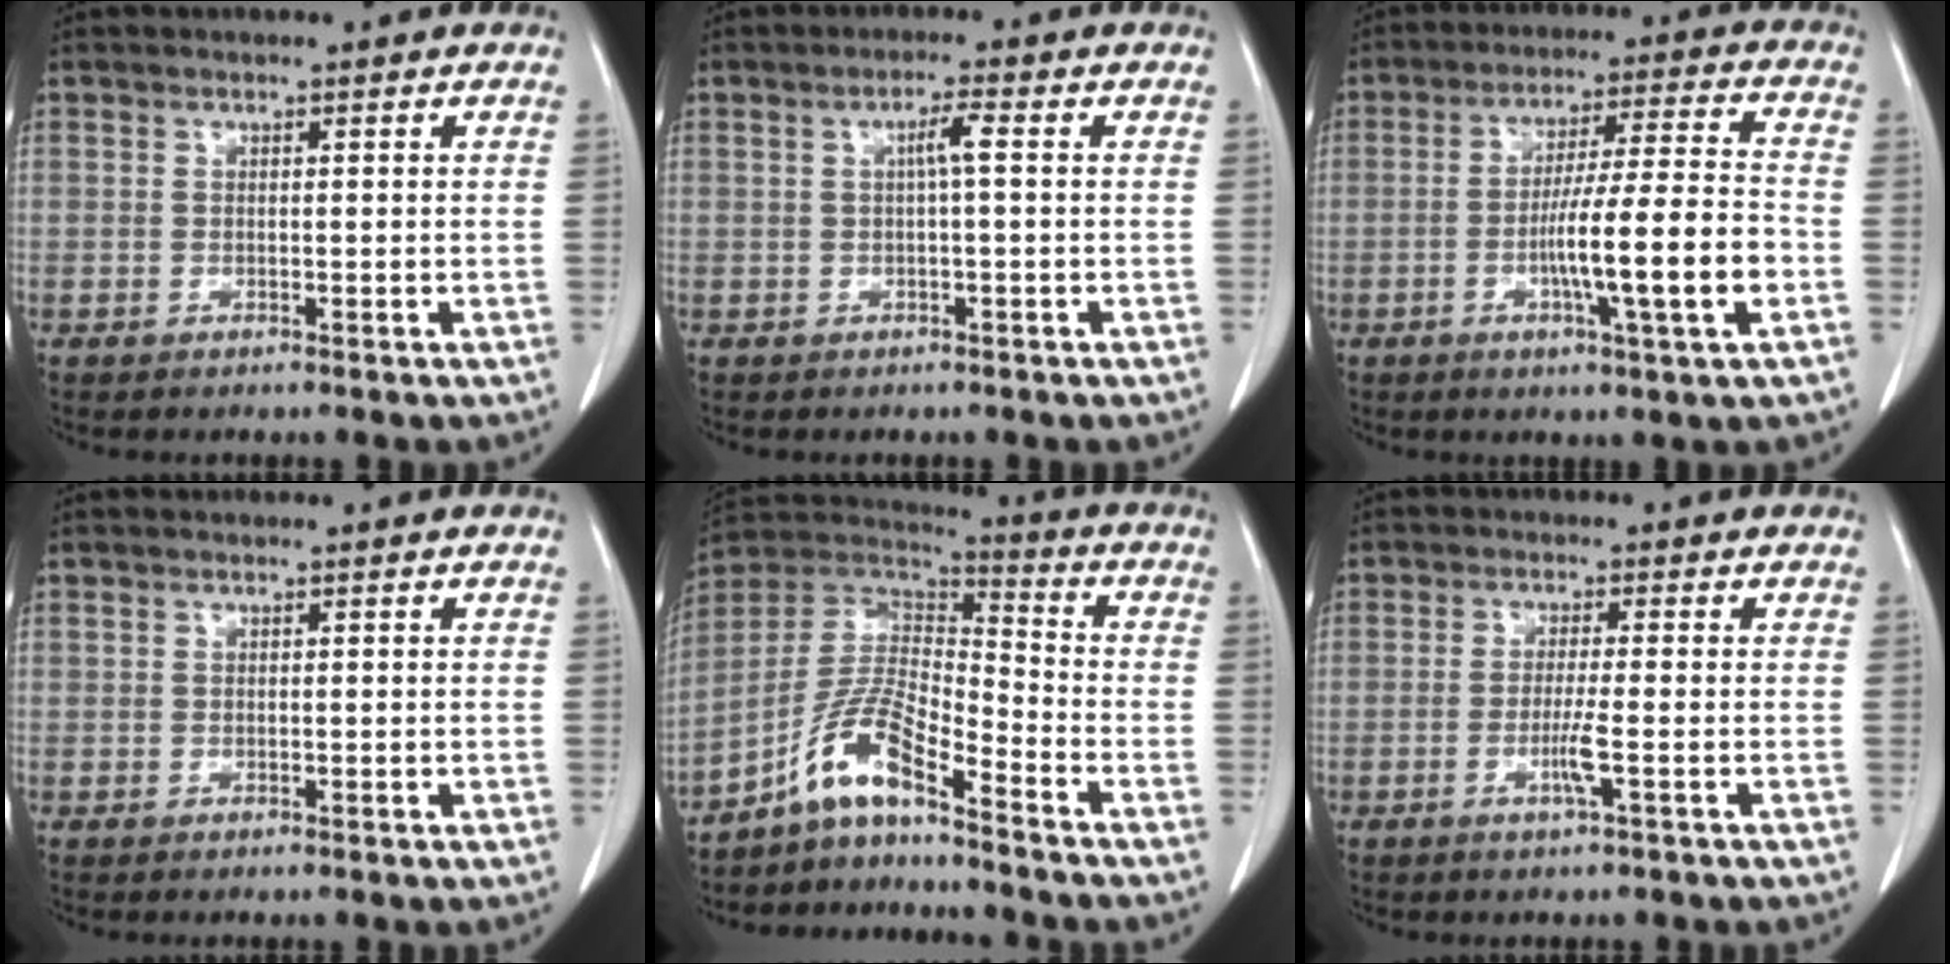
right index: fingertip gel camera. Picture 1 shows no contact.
{"total": 2.6, "force": [0.3, 0.1, 2.5], "torque": [-0.044, 0.004, 0.006]}
{"total": 12.8, "force": [-3.6, -0.1, 12.3], "torque": [-0.206, 0.000, -0.062]}
{"total": 0.0}
{"total": 9.5, "force": [-6.8, 1.5, 6.4], "torque": [-0.143, 0.019, -0.133]}
{"total": 3.4, "force": [-1.1, -0.3, 3.2], "torque": [-0.064, -0.006, -0.024]}